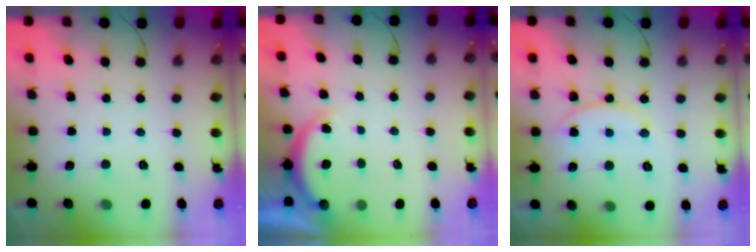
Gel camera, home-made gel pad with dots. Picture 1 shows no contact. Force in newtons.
{"total": 3.2, "press": 3.2, "slide": 0.6}
{"total": 11.9, "press": 11.9, "slide": 0.8}